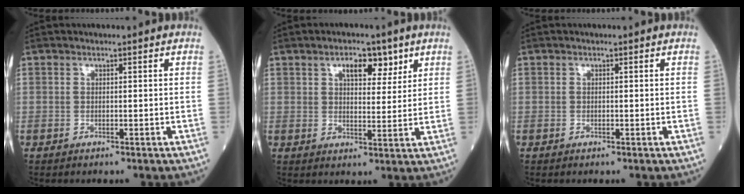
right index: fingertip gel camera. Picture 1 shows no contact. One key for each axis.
{"total": 5.5, "fx": 3.1, "fy": 2.6, "fz": 3.8, "tx": -0.055, "ty": 0.005, "tz": 0.046}
{"total": 0.0}